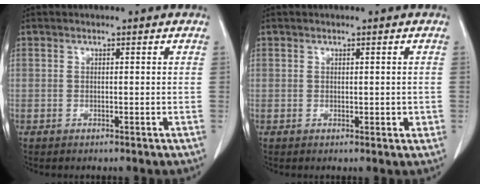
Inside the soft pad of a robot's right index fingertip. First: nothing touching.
{"total": 1.4, "force": [0.1, 1.1, 0.8], "torque": [-0.007, 0.001, 0.004]}